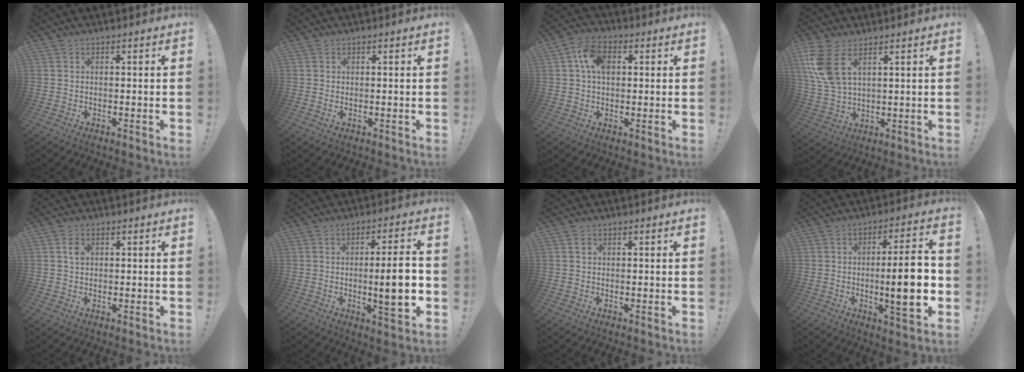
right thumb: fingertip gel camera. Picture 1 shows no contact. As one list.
[{"total": 0.6, "force": [0.6, 0.0, 0.2], "torque": [0.003, -0.004, 0.010]}, {"total": 8.9, "force": [2.3, 5.8, 6.3], "torque": [-0.117, 0.007, 0.044]}, {"total": 10.7, "force": [5.3, 5.2, 7.6], "torque": [-0.158, -0.023, 0.102]}, {"total": 2.3, "force": [0.5, 1.6, 1.7], "torque": [-0.021, -0.001, 0.006]}, {"total": 12.4, "force": [-1.3, 2.0, 12.1], "torque": [-0.172, -0.007, -0.028]}, {"total": 0.8, "force": [0.2, 0.6, 0.5], "torque": [-0.005, 0.000, 0.003]}, {"total": 15.0, "force": [-1.7, 2.9, 14.6], "torque": [-0.204, -0.007, -0.030]}]